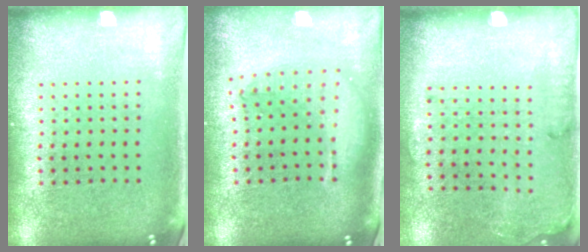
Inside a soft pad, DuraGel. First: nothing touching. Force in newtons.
{"total": 1.8, "press": 1.5, "slide": 1.0}
{"total": 1.7, "press": 1.2, "slide": 1.2}